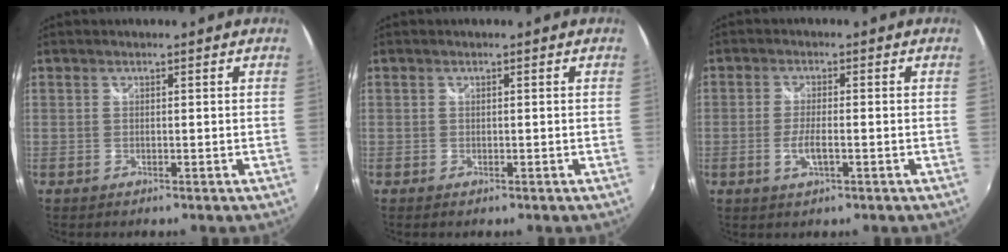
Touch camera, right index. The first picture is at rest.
{"total": 0.0}
{"total": 4.0, "force": [-1.4, 1.0, 3.6], "torque": [-0.075, -0.006, -0.026]}